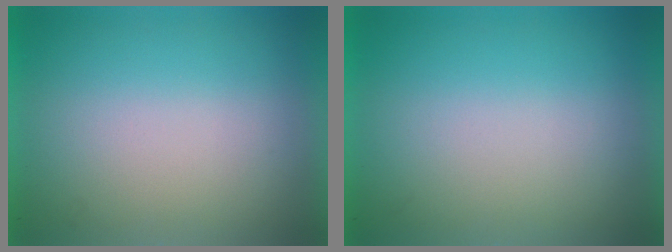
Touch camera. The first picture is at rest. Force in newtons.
{"total": 0.0}